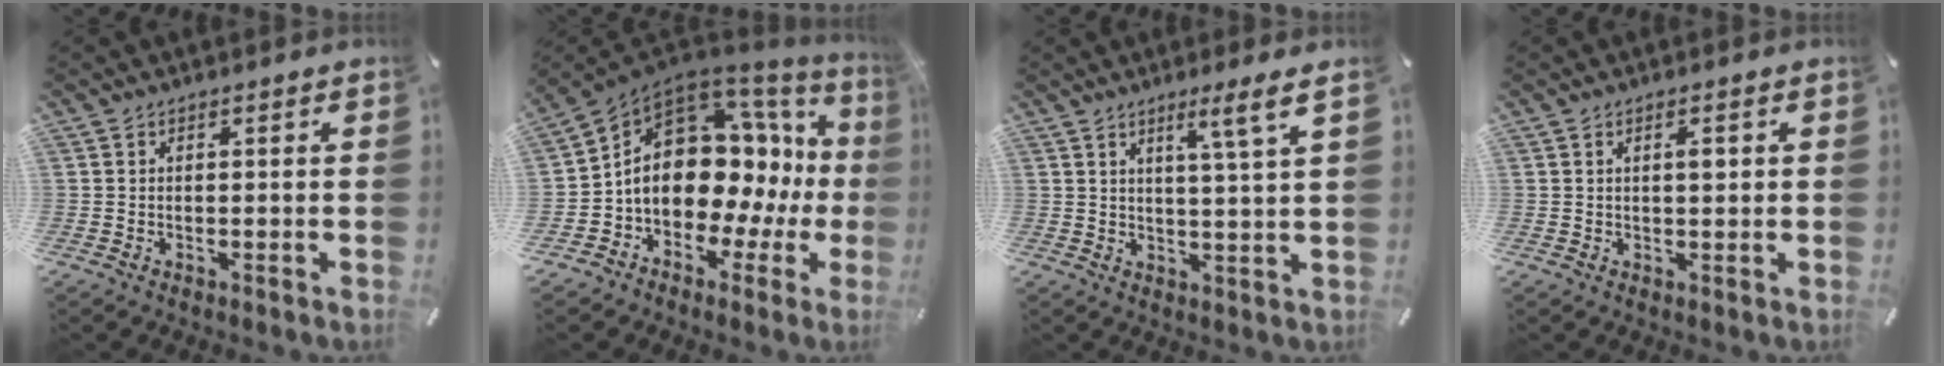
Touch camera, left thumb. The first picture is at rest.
{"total": 17.4, "force": [0.6, 12.4, 12.1], "torque": [-0.218, -0.025, 0.014]}
{"total": 7.1, "force": [4.0, -0.4, 5.9], "torque": [-0.099, -0.018, 0.060]}
{"total": 2.4, "force": [0.6, 0.8, 2.3], "torque": [-0.037, 0.001, 0.005]}